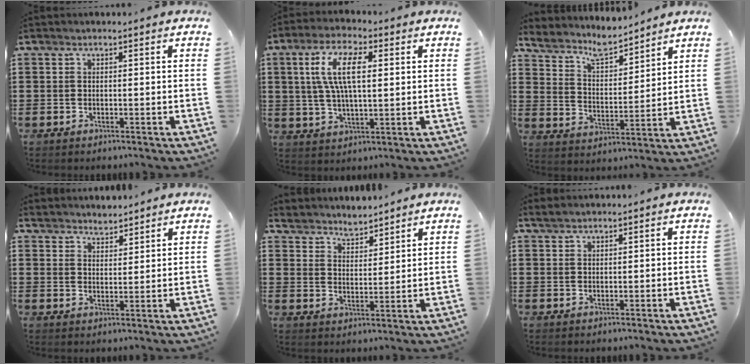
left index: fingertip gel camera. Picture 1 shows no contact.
{"total": 9.4, "force": [2.2, 3.9, 8.3], "torque": [-0.179, 0.011, 0.033]}
{"total": 6.2, "force": [5.9, 1.0, 1.8], "torque": [-0.062, -0.033, 0.102]}
{"total": 3.1, "force": [3.1, 0.3, -0.4], "torque": [-0.001, -0.006, 0.060]}
{"total": 3.9, "force": [3.8, 0.5, -0.5], "torque": [-0.008, -0.016, 0.071]}
{"total": 1.0, "force": [1.0, 0.2, 0.3], "torque": [-0.007, 0.002, 0.019]}